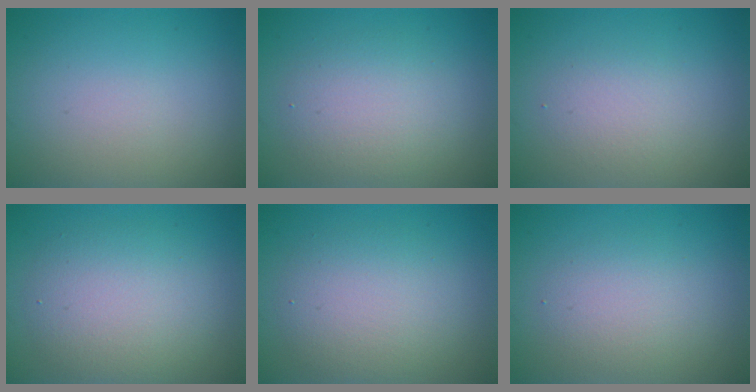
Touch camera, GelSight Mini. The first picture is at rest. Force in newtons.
{"total": 3.7, "press": 3.7, "slide": 0.4}
{"total": 2.0, "press": 2.0, "slide": 0.1}
{"total": 4.9, "press": 4.9, "slide": 0.3}
{"total": 4.5, "press": 4.5, "slide": 0.2}
{"total": 2.6, "press": 2.6, "slide": 0.2}